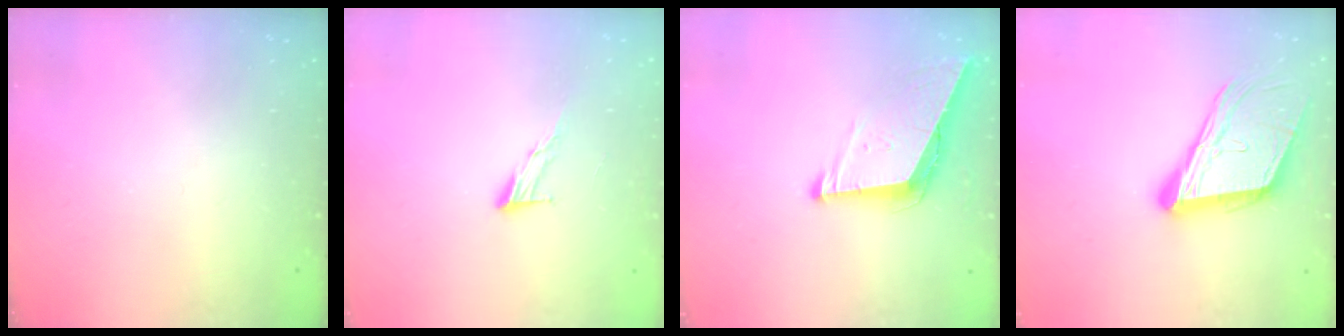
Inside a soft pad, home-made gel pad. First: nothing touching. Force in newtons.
{"total": 7.2, "press": 7.2, "slide": 0.6}
{"total": 7.8, "press": 7.8, "slide": 0.9}
{"total": 16.0, "press": 15.6, "slide": 3.7}